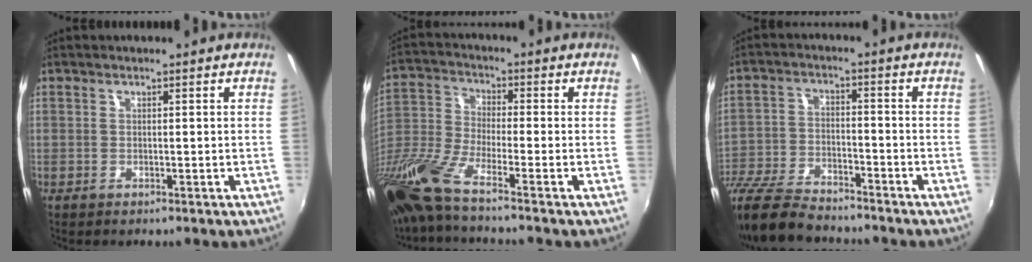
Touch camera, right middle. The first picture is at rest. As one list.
[{"total": 14.5, "force": [-10.9, 1.2, 9.5], "torque": [-0.209, -0.033, -0.222]}, {"total": 15.7, "force": [-13.1, 4.7, 7.1], "torque": [-0.177, -0.028, -0.244]}]